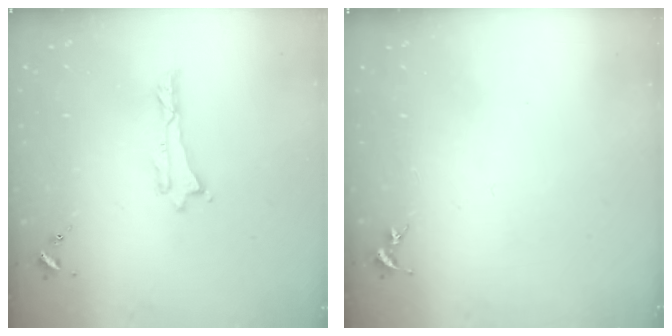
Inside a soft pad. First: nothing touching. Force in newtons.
{"total": 0.0}